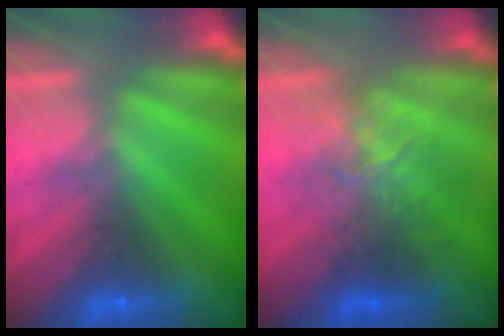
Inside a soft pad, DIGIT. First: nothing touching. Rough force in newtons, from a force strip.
{"total": 2.6}